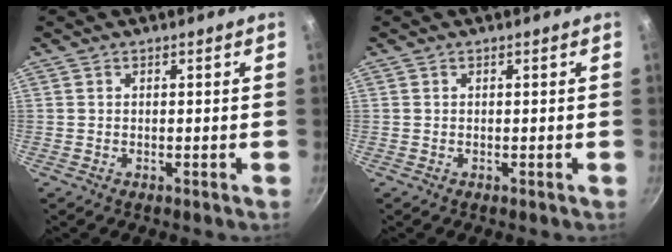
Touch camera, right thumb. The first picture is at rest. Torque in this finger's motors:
{"motor_torque": [-0.37, 0.07, -0.30, 0.11, 0.02]}